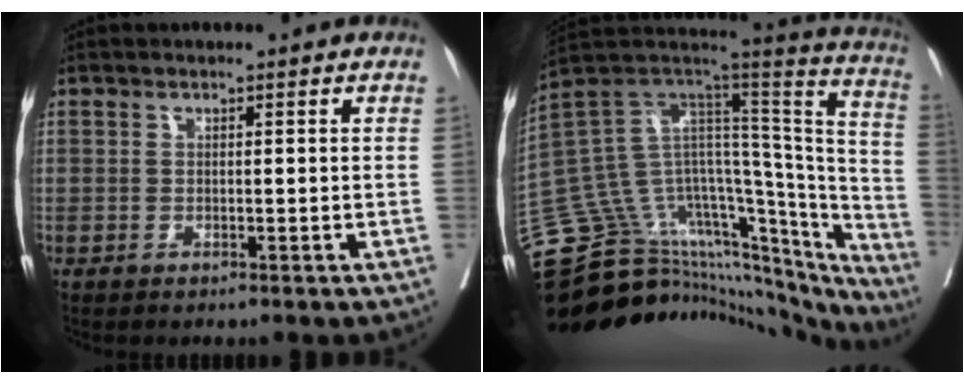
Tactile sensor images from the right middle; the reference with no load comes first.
{"total": 44.1, "force": [-37.6, 15.9, 16.8], "torque": [-0.264, 0.027, -0.485]}